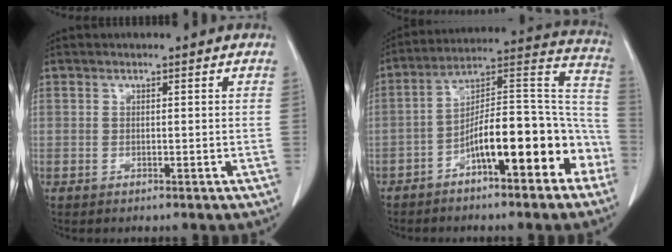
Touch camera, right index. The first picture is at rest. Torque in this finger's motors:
{"motor_torque": [1.14, -0.72, 0.48, 0.21]}